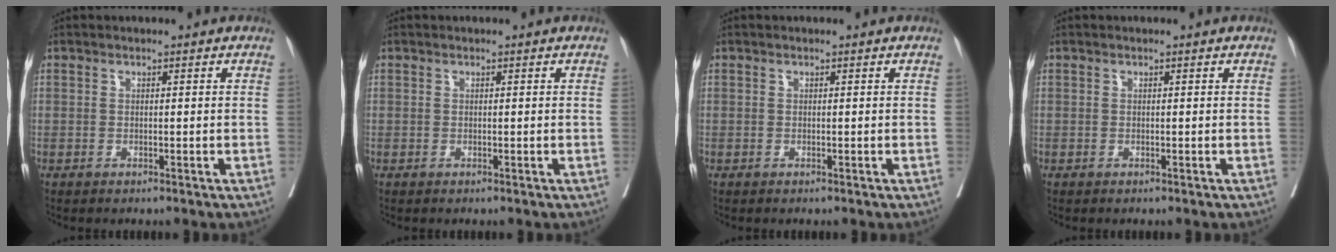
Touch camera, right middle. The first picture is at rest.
{"total": 0.0}
{"total": 0.0}
{"total": 0.0}